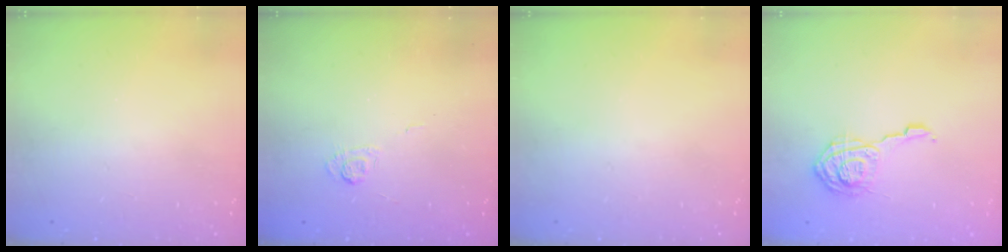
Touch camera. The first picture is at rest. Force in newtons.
{"total": 3.0, "press": 2.5, "slide": 1.7}
{"total": 0.0}
{"total": 9.2, "press": 9.1, "slide": 0.6}